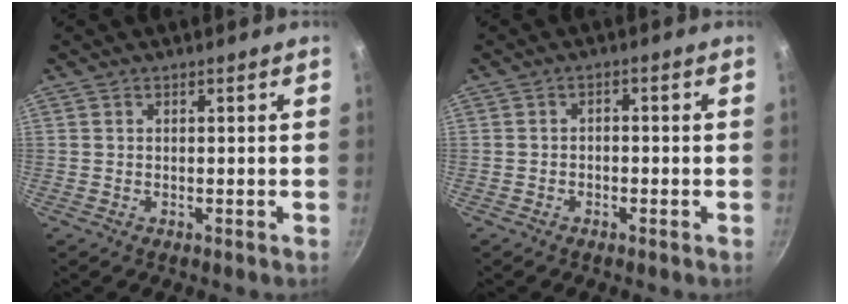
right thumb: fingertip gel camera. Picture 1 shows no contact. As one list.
[{"total": 1.6, "force": [-0.8, 1.2, 0.8], "torque": [-0.012, 0.011, -0.016]}]